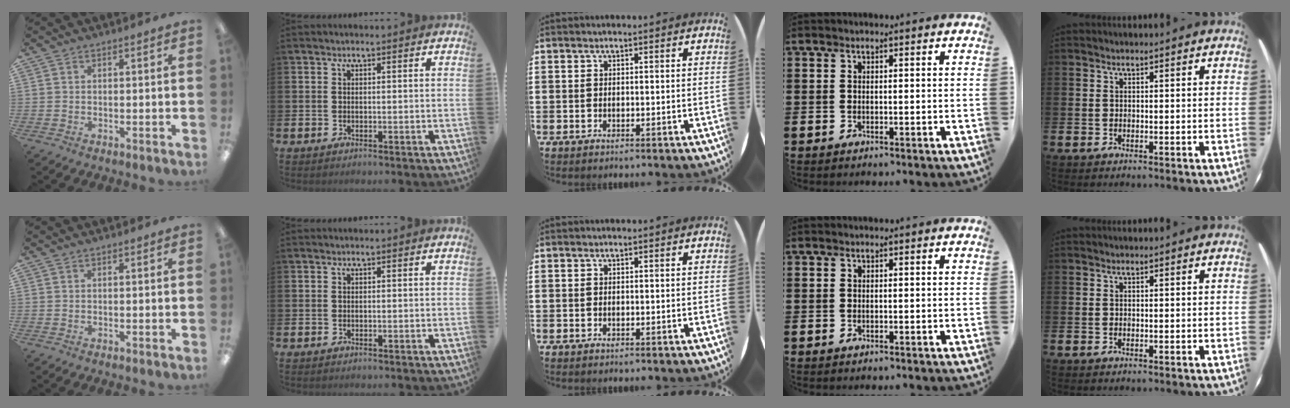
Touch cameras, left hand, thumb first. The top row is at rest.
{}